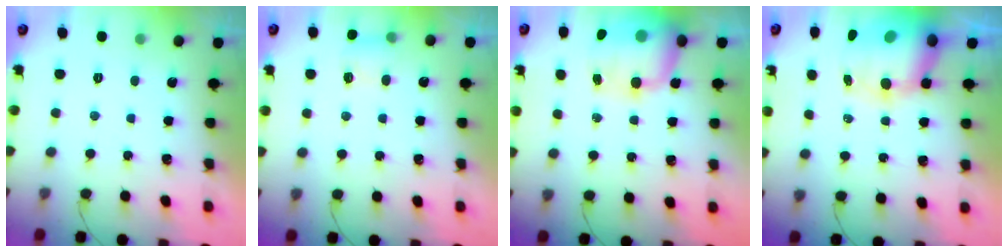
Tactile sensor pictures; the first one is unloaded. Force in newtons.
{"total": 4.0, "press": 3.9, "slide": 1.0}
{"total": 15.2, "press": 14.7, "slide": 3.7}
{"total": 12.2, "press": 11.8, "slide": 3.0}